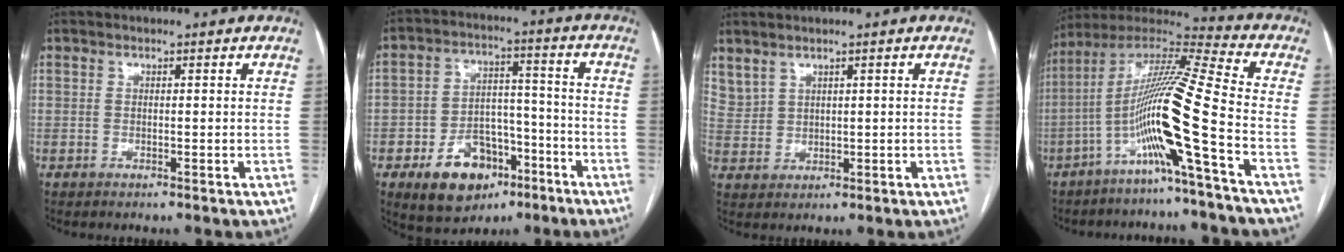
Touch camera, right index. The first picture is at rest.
{"total": 12.2, "force": [-6.3, 7.8, 6.9], "torque": [-0.110, 0.022, -0.094]}
{"total": 3.4, "force": [2.7, 1.9, 0.9], "torque": [-0.026, 0.006, 0.069]}
{"total": 15.2, "force": [-5.7, -2.1, 13.9], "torque": [-0.269, 0.005, -0.117]}